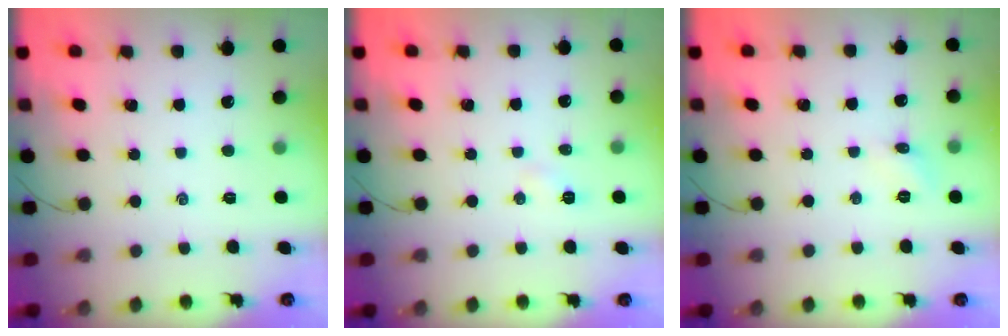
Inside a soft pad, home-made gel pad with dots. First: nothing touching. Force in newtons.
{"total": 2.4, "press": 2.3, "slide": 0.8}
{"total": 4.7, "press": 4.4, "slide": 1.6}